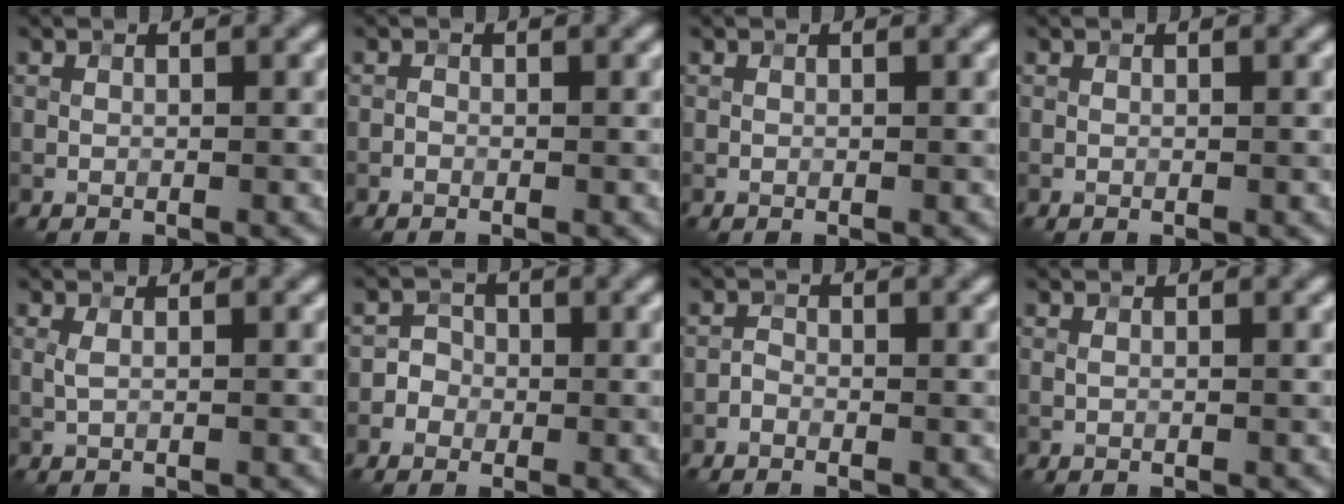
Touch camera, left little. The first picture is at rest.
{"total": 0.6, "force": [-0.3, 0.4, 0.3], "torque": [-0.003, 0.000, -0.008]}
{"total": 0.0}
{"total": 0.0}
{"total": 0.8, "force": [0.1, 0.1, 0.7], "torque": [-0.017, 0.002, 0.002]}
{"total": 1.9, "force": [-0.7, 1.8, 0.5], "torque": [0.007, -0.001, -0.019]}
{"total": 1.0, "force": [-0.6, 0.7, 0.5], "torque": [-0.006, 0.003, -0.015]}
{"total": 0.0}